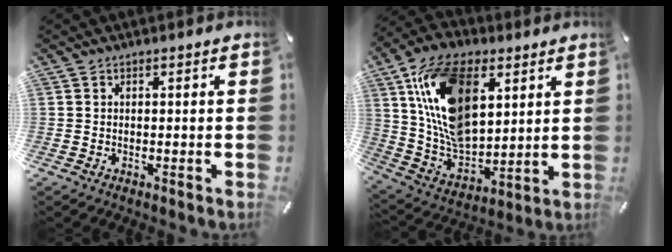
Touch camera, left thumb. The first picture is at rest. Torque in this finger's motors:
{"motor_torque": [2.11, 2.38, 1.62, -1.14, 0.47]}